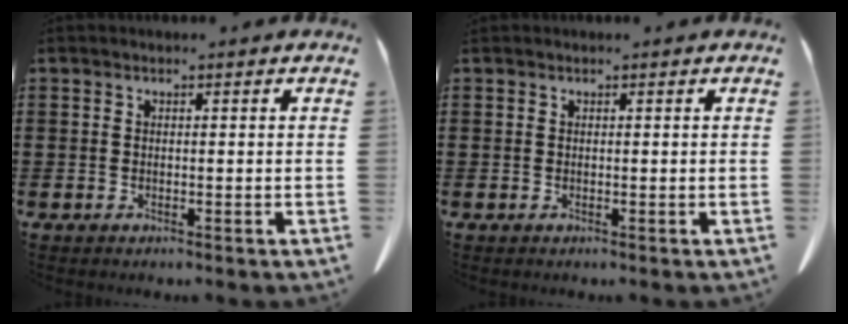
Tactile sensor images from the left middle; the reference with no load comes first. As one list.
[{"total": 0.0}]